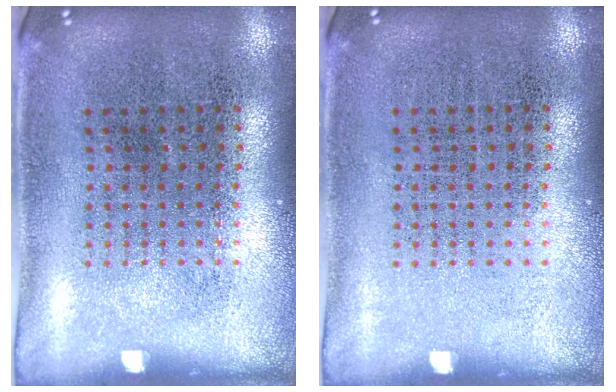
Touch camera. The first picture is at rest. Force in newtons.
{"total": 0.0}